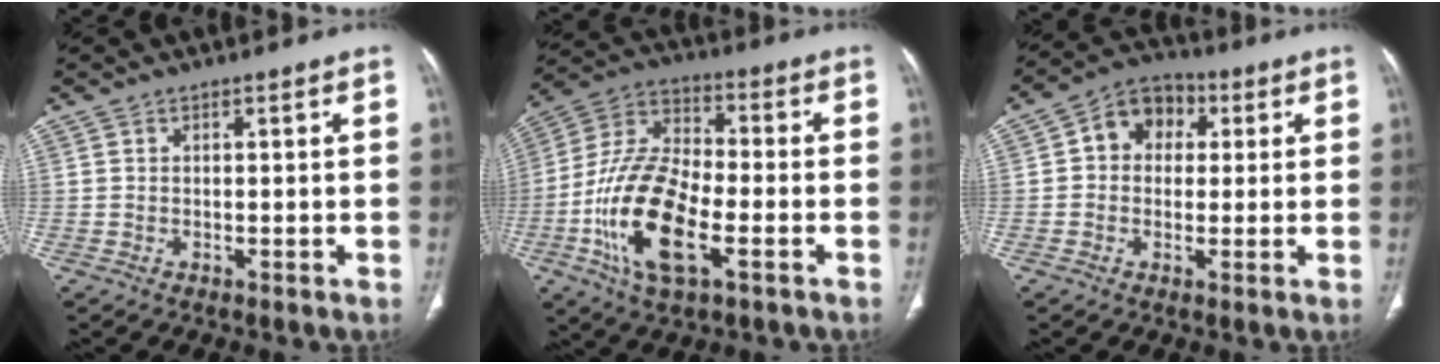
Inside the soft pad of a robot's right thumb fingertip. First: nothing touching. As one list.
[{"total": 18.7, "force": [-5.8, 8.2, 15.7], "torque": [-0.312, 0.020, -0.106]}, {"total": 8.6, "force": [1.8, 6.9, 4.7], "torque": [-0.045, 0.019, 0.017]}]